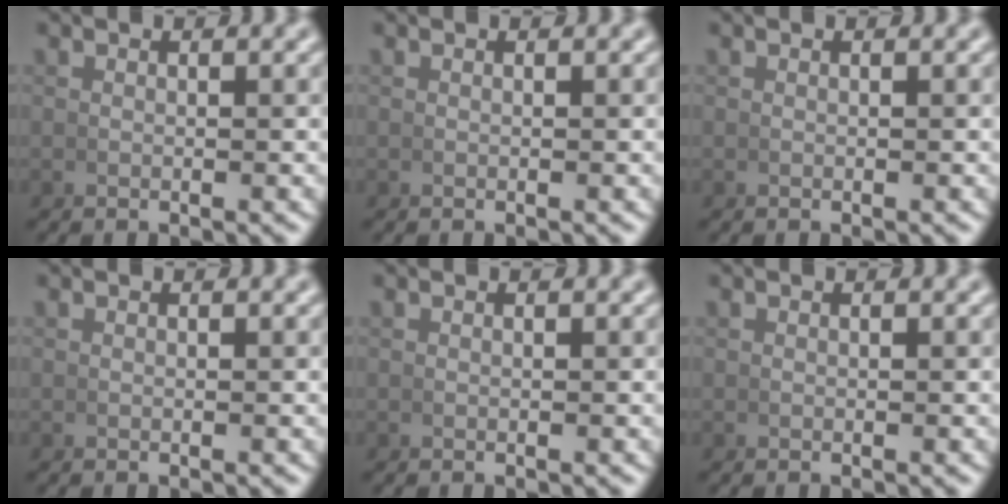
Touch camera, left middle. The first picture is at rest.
{"total": 0.0}
{"total": 0.0}
{"total": 0.0}
{"total": 0.0}
{"total": 0.0}